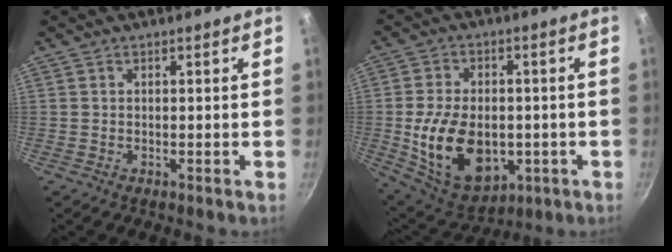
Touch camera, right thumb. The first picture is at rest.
{"total": 17.6, "force": [-2.7, 11.6, 12.9], "torque": [-0.206, 0.000, -0.025]}